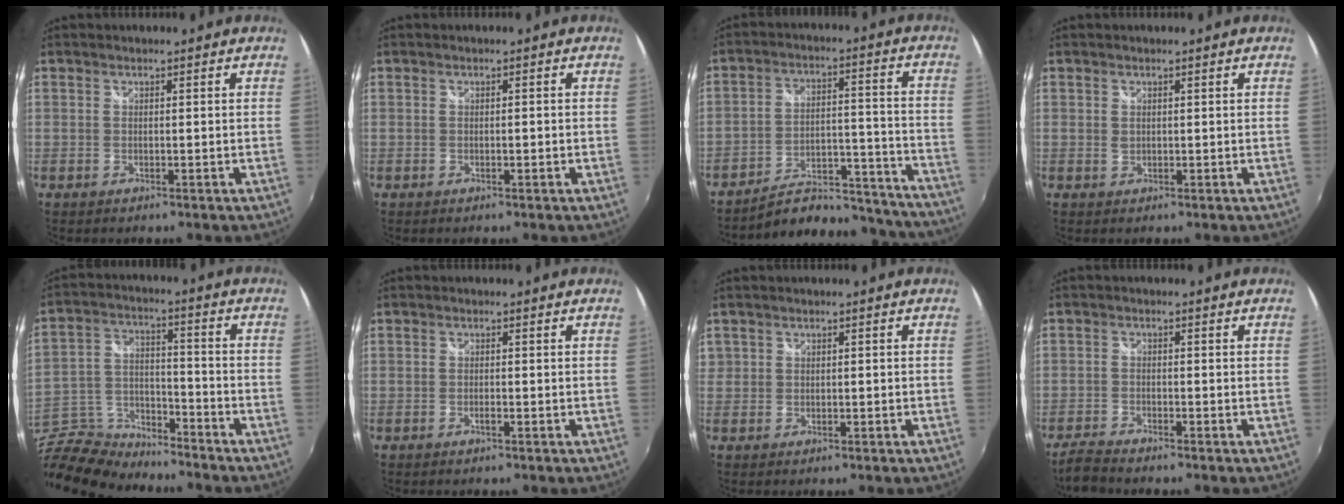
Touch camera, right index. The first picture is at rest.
{"total": 1.0, "force": [-0.3, 0.4, 0.9], "torque": [-0.013, 0.003, -0.005]}
{"total": 22.5, "force": [-21.0, 5.6, 5.8], "torque": [-0.086, 0.036, -0.267]}
{"total": 0.8, "force": [0.3, 0.6, 0.3], "torque": [-0.003, 0.001, 0.006]}
{"total": 19.3, "force": [-16.0, 7.6, 7.6], "torque": [-0.202, -0.012, -0.282]}
{"total": 0.9, "force": [-0.5, 0.2, 0.7], "torque": [-0.014, 0.000, -0.010]}
{"total": 1.2, "force": [0.1, 1.1, 0.4], "torque": [-0.007, 0.004, 0.004]}
{"total": 3.6, "force": [-3.4, 0.2, 1.0], "torque": [-0.037, -0.015, -0.069]}